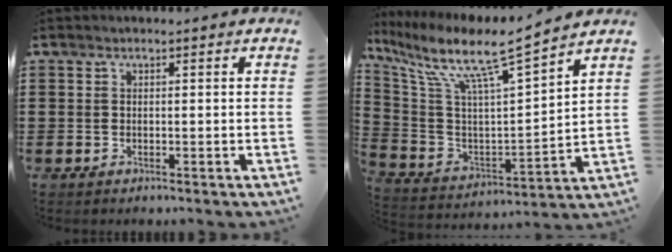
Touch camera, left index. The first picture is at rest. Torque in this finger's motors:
{"motor_torque": [2.14, 0.00, 0.41, 0.21]}